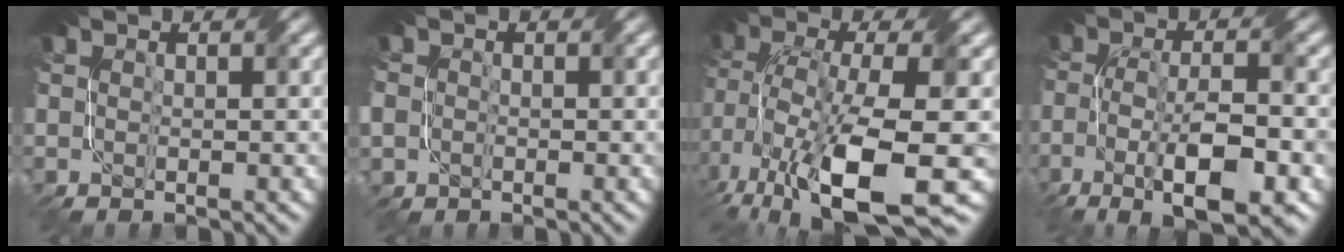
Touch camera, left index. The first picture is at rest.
{"total": 2.1, "force": [-0.3, 2.1, 0.1], "torque": [-0.006, 0.001, 0.002]}
{"total": 11.8, "force": [-4.6, 4.6, 9.9], "torque": [-0.206, -0.010, -0.066]}
{"total": 7.7, "force": [-4.3, 2.7, 5.8], "torque": [-0.105, 0.003, -0.074]}